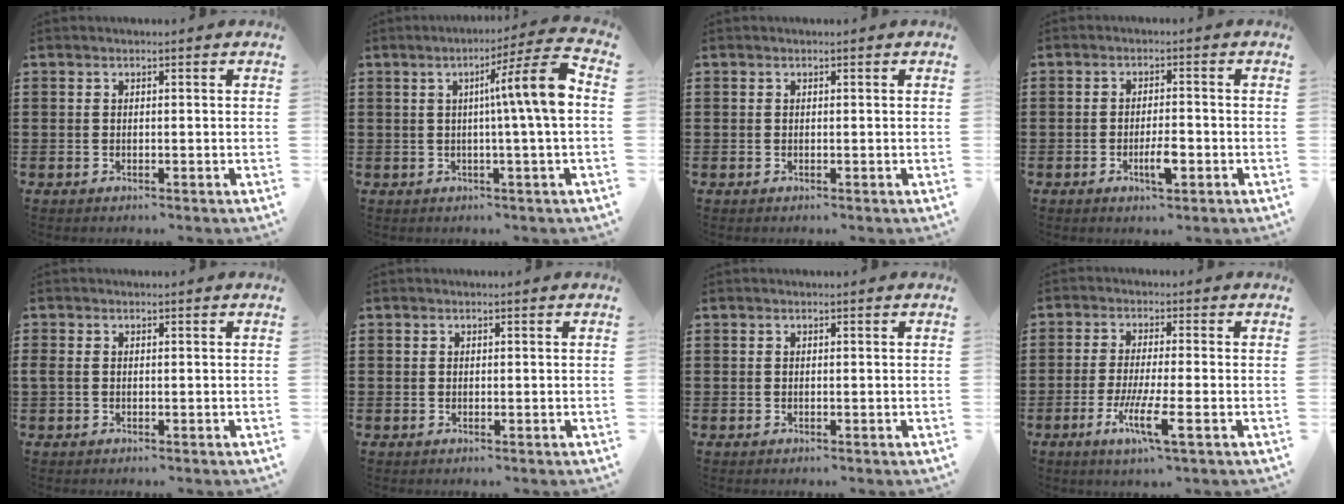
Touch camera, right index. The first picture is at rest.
{"total": 10.2, "force": [1.3, 0.0, 10.1], "torque": [-0.153, -0.012, 0.011]}
{"total": 0.0}
{"total": 3.7, "force": [-1.3, 1.2, 3.3], "torque": [-0.062, 0.001, -0.024]}
{"total": 0.8, "force": [-0.1, 0.5, 0.6], "torque": [-0.021, 0.000, -0.005]}
{"total": 0.0}
{"total": 0.0}
{"total": 7.0, "force": [-2.9, 0.6, 6.3], "torque": [-0.122, -0.014, -0.054]}